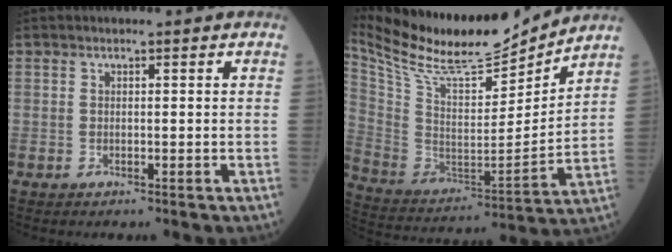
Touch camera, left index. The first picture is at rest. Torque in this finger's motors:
{"motor_torque": [0.94, -1.20, 0.09, 0.05]}